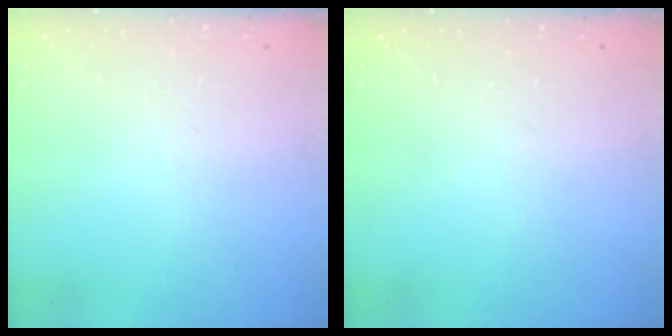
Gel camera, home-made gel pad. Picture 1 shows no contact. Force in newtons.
{"total": 0.0}